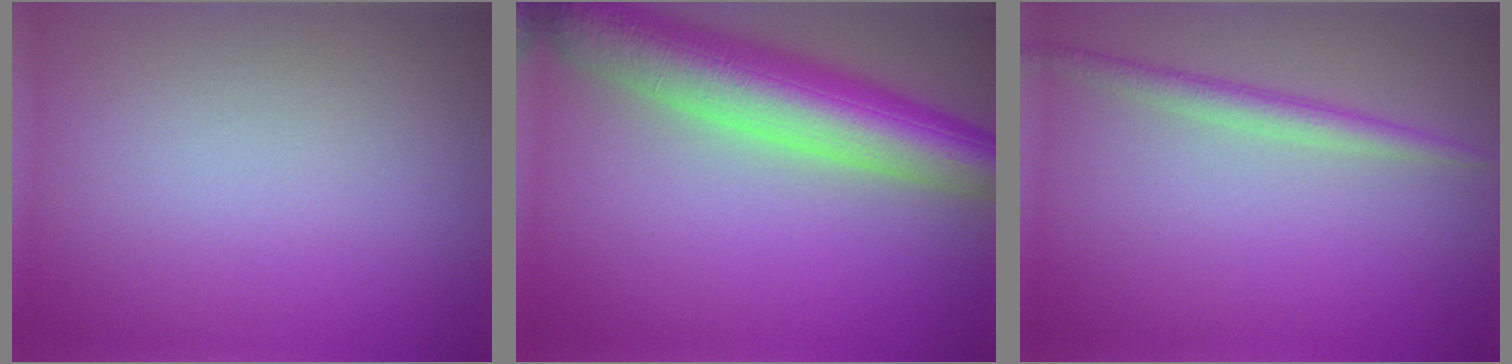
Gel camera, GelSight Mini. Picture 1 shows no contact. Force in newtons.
{"total": 9.9, "press": 9.8, "slide": 0.5}
{"total": 2.1, "press": 2.1, "slide": 0.0}